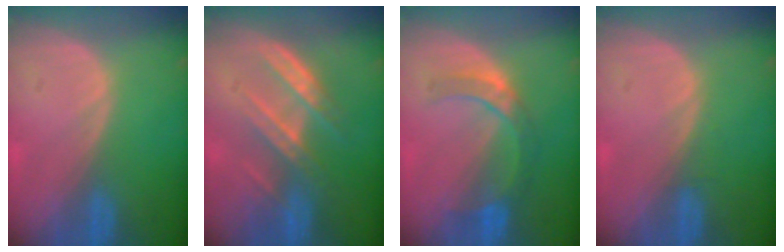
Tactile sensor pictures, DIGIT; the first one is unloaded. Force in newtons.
{"total": 7.1, "press": 6.5, "slide": 3.0}
{"total": 5.4, "press": 5.3, "slide": 1.0}
{"total": 0.6, "press": 0.6, "slide": 0.2}